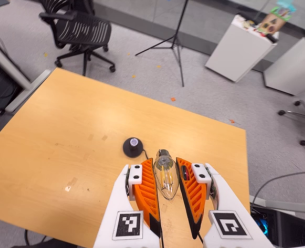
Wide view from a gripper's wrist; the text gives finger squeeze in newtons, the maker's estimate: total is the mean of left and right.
{"total": 11.9, "left": 12.1, "right": 11.7}